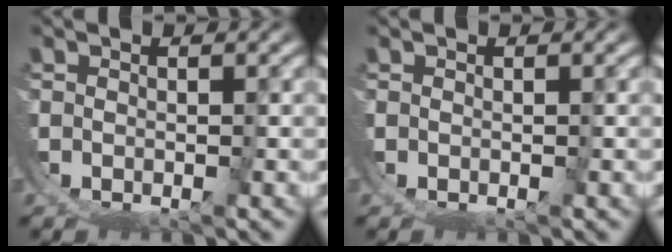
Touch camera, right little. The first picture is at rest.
{"total": 0.0}